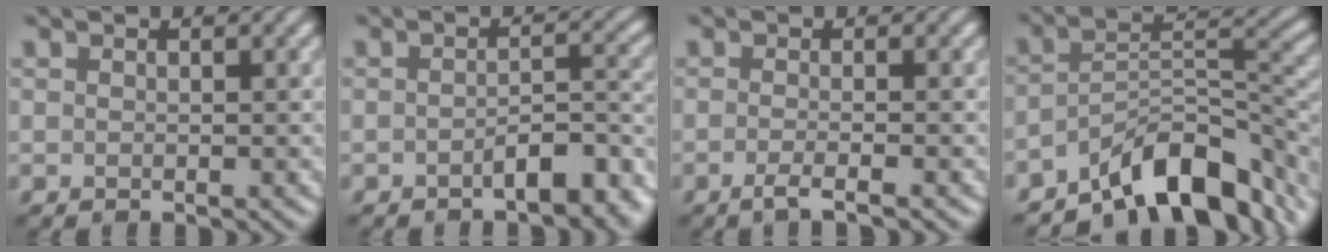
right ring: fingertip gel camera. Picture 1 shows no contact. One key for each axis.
{"total": 4.2, "fx": -2.5, "fy": 1.4, "fz": 3.1, "tx": -0.044, "ty": 0.008, "tz": -0.039}
{"total": 2.2, "fx": -1.2, "fy": 0.5, "fz": 1.7, "tx": -0.018, "ty": -0.004, "tz": -0.032}
{"total": 10.5, "fx": -7.2, "fy": 3.9, "fz": 6.6, "tx": -0.087, "ty": 0.000, "tz": -0.131}